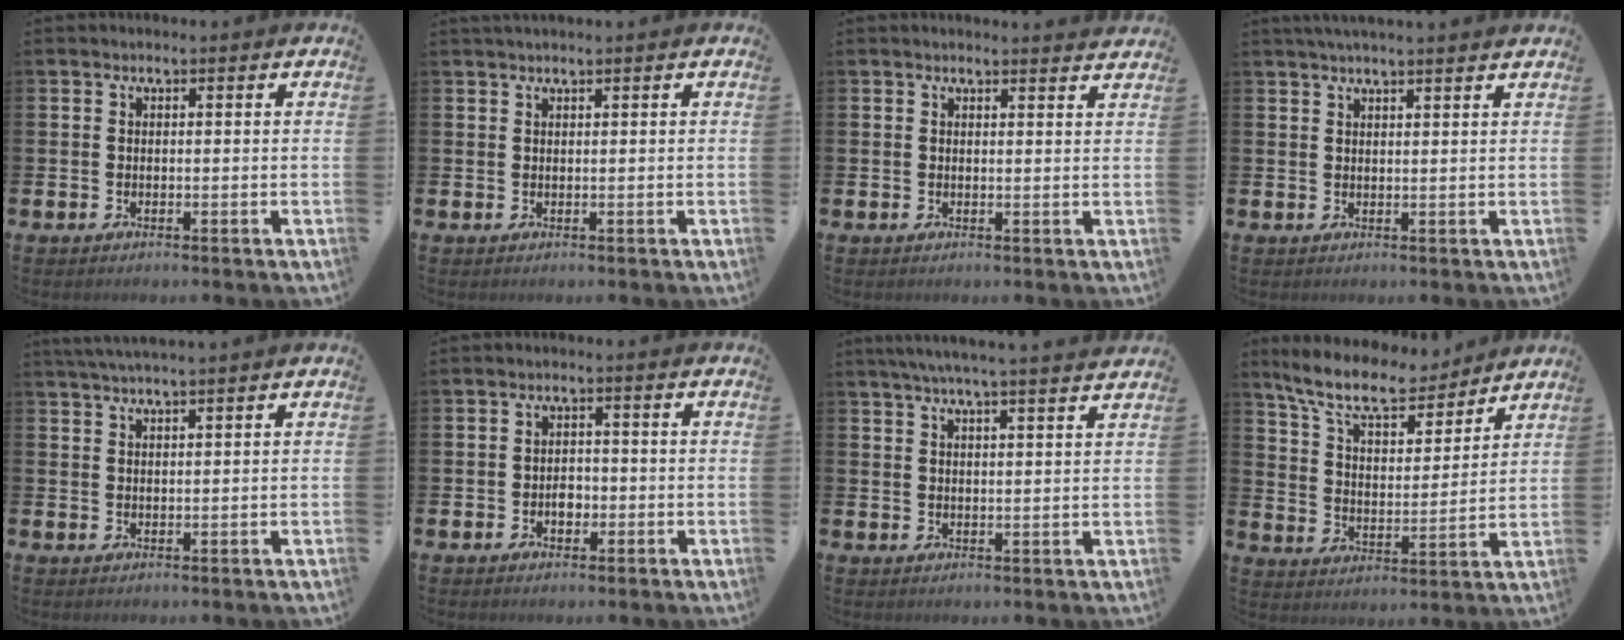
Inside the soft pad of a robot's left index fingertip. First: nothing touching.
{"total": 0.9, "force": [0.8, -0.1, 0.4], "torque": [-0.004, -0.001, 0.013]}
{"total": 1.6, "force": [1.6, -0.1, -0.1], "torque": [0.012, -0.013, 0.026]}
{"total": 2.5, "force": [2.4, -0.4, 0.6], "torque": [-0.011, -0.008, 0.044]}
{"total": 2.6, "force": [2.4, -0.5, 0.6], "torque": [-0.019, -0.004, 0.046]}
{"total": 2.1, "force": [-0.7, 1.6, 1.3], "torque": [-0.015, 0.000, -0.016]}
{"total": 5.5, "force": [5.1, -0.7, 1.9], "torque": [-0.046, -0.019, 0.089]}
{"total": 10.1, "force": [9.0, 2.8, 3.7], "torque": [-0.099, -0.056, 0.159]}